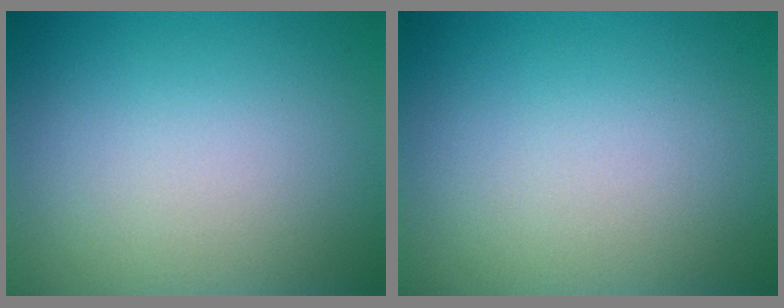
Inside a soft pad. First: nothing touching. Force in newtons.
{"total": 0.0}